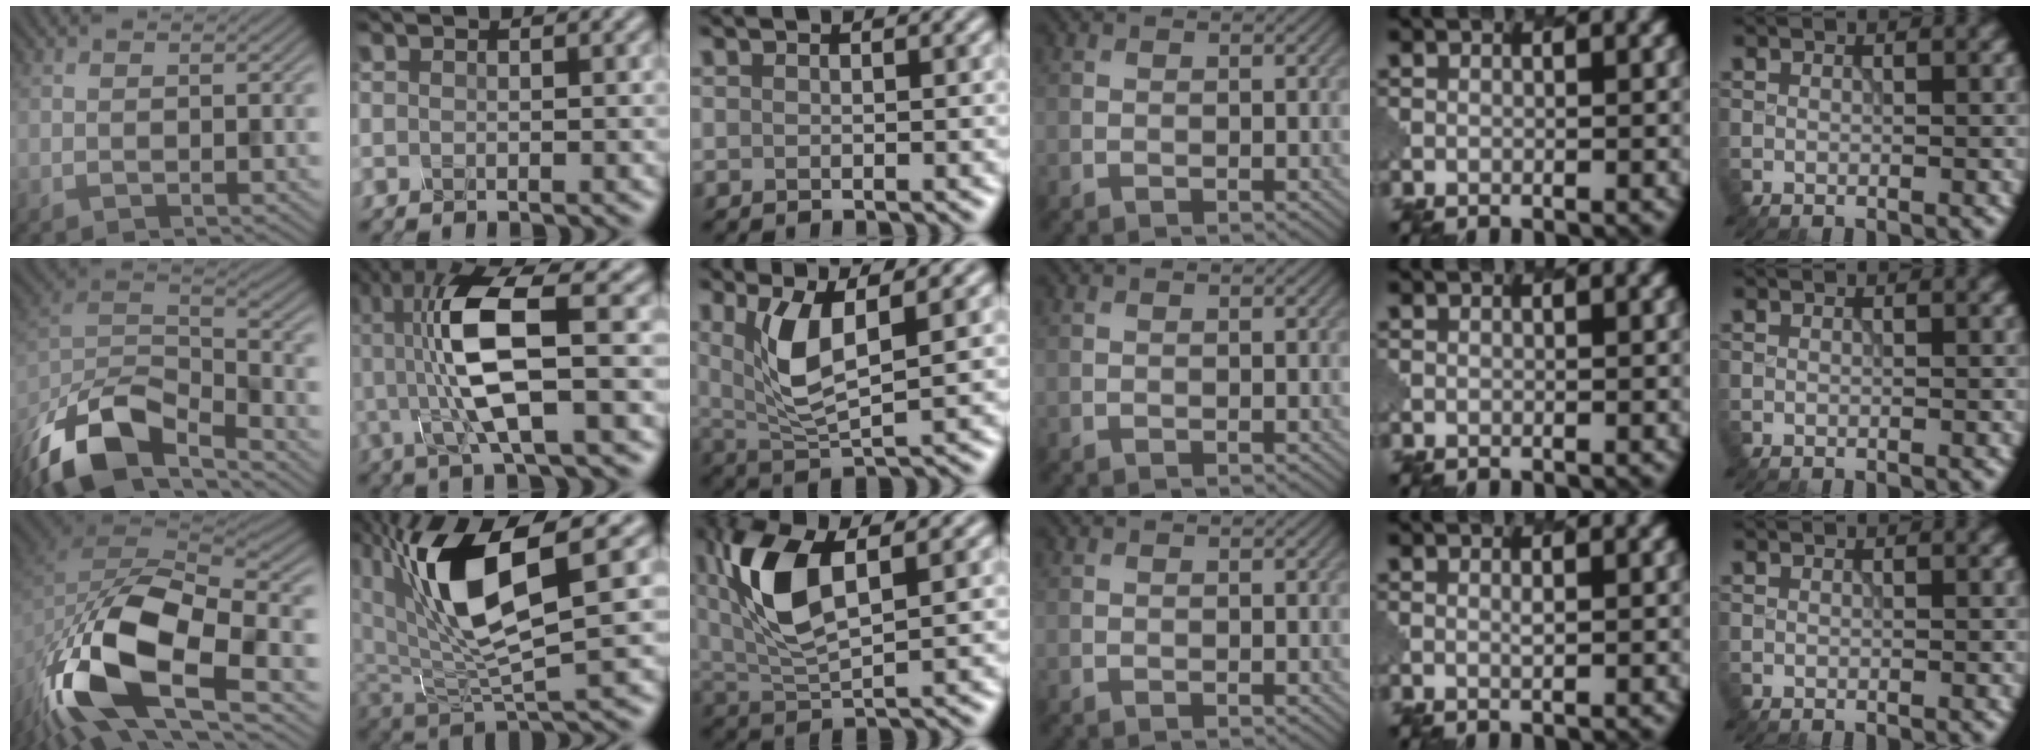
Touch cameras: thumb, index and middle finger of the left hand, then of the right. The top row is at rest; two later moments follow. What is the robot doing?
{"motion": "twist", "object": "rubiks cube"}